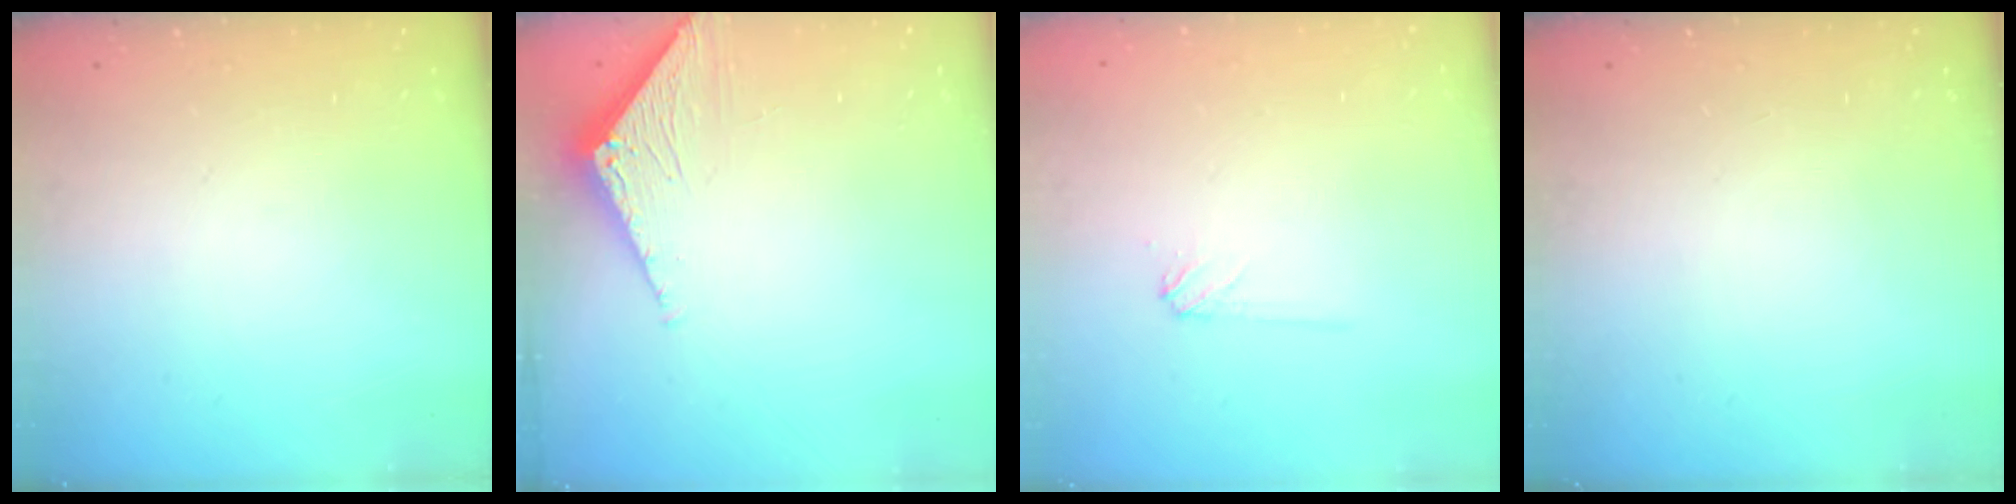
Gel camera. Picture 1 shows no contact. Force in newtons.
{"total": 3.3, "press": 3.3, "slide": 0.2}
{"total": 4.3, "press": 4.2, "slide": 0.8}
{"total": 0.0}